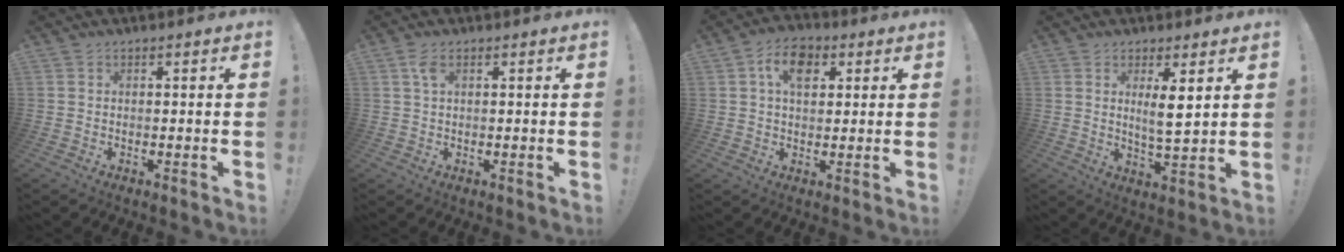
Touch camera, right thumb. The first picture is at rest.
{"total": 2.9, "force": [1.2, 1.2, 2.4], "torque": [-0.048, 0.002, 0.021]}
{"total": 9.0, "force": [3.1, 5.8, 6.1], "torque": [-0.094, 0.007, 0.057]}
{"total": 6.4, "force": [2.4, 1.0, 5.8], "torque": [-0.098, -0.016, 0.039]}